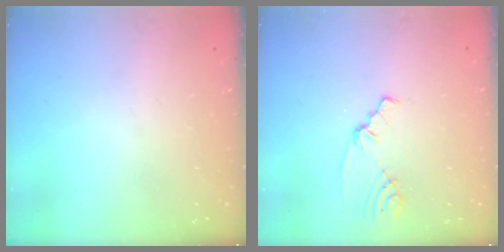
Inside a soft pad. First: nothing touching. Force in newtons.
{"total": 2.1, "press": 2.1, "slide": 0.3}